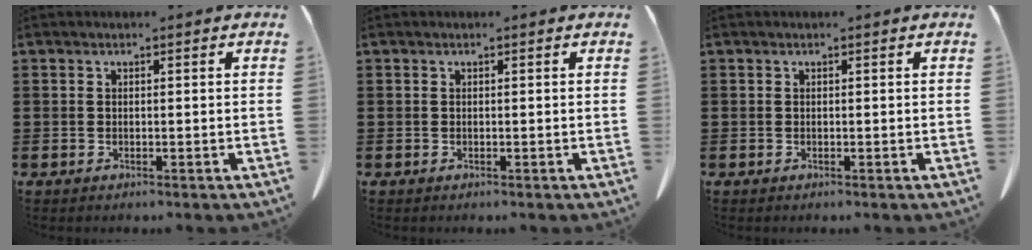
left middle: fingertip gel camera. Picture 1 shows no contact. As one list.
[{"total": 0.0}, {"total": 0.0}]